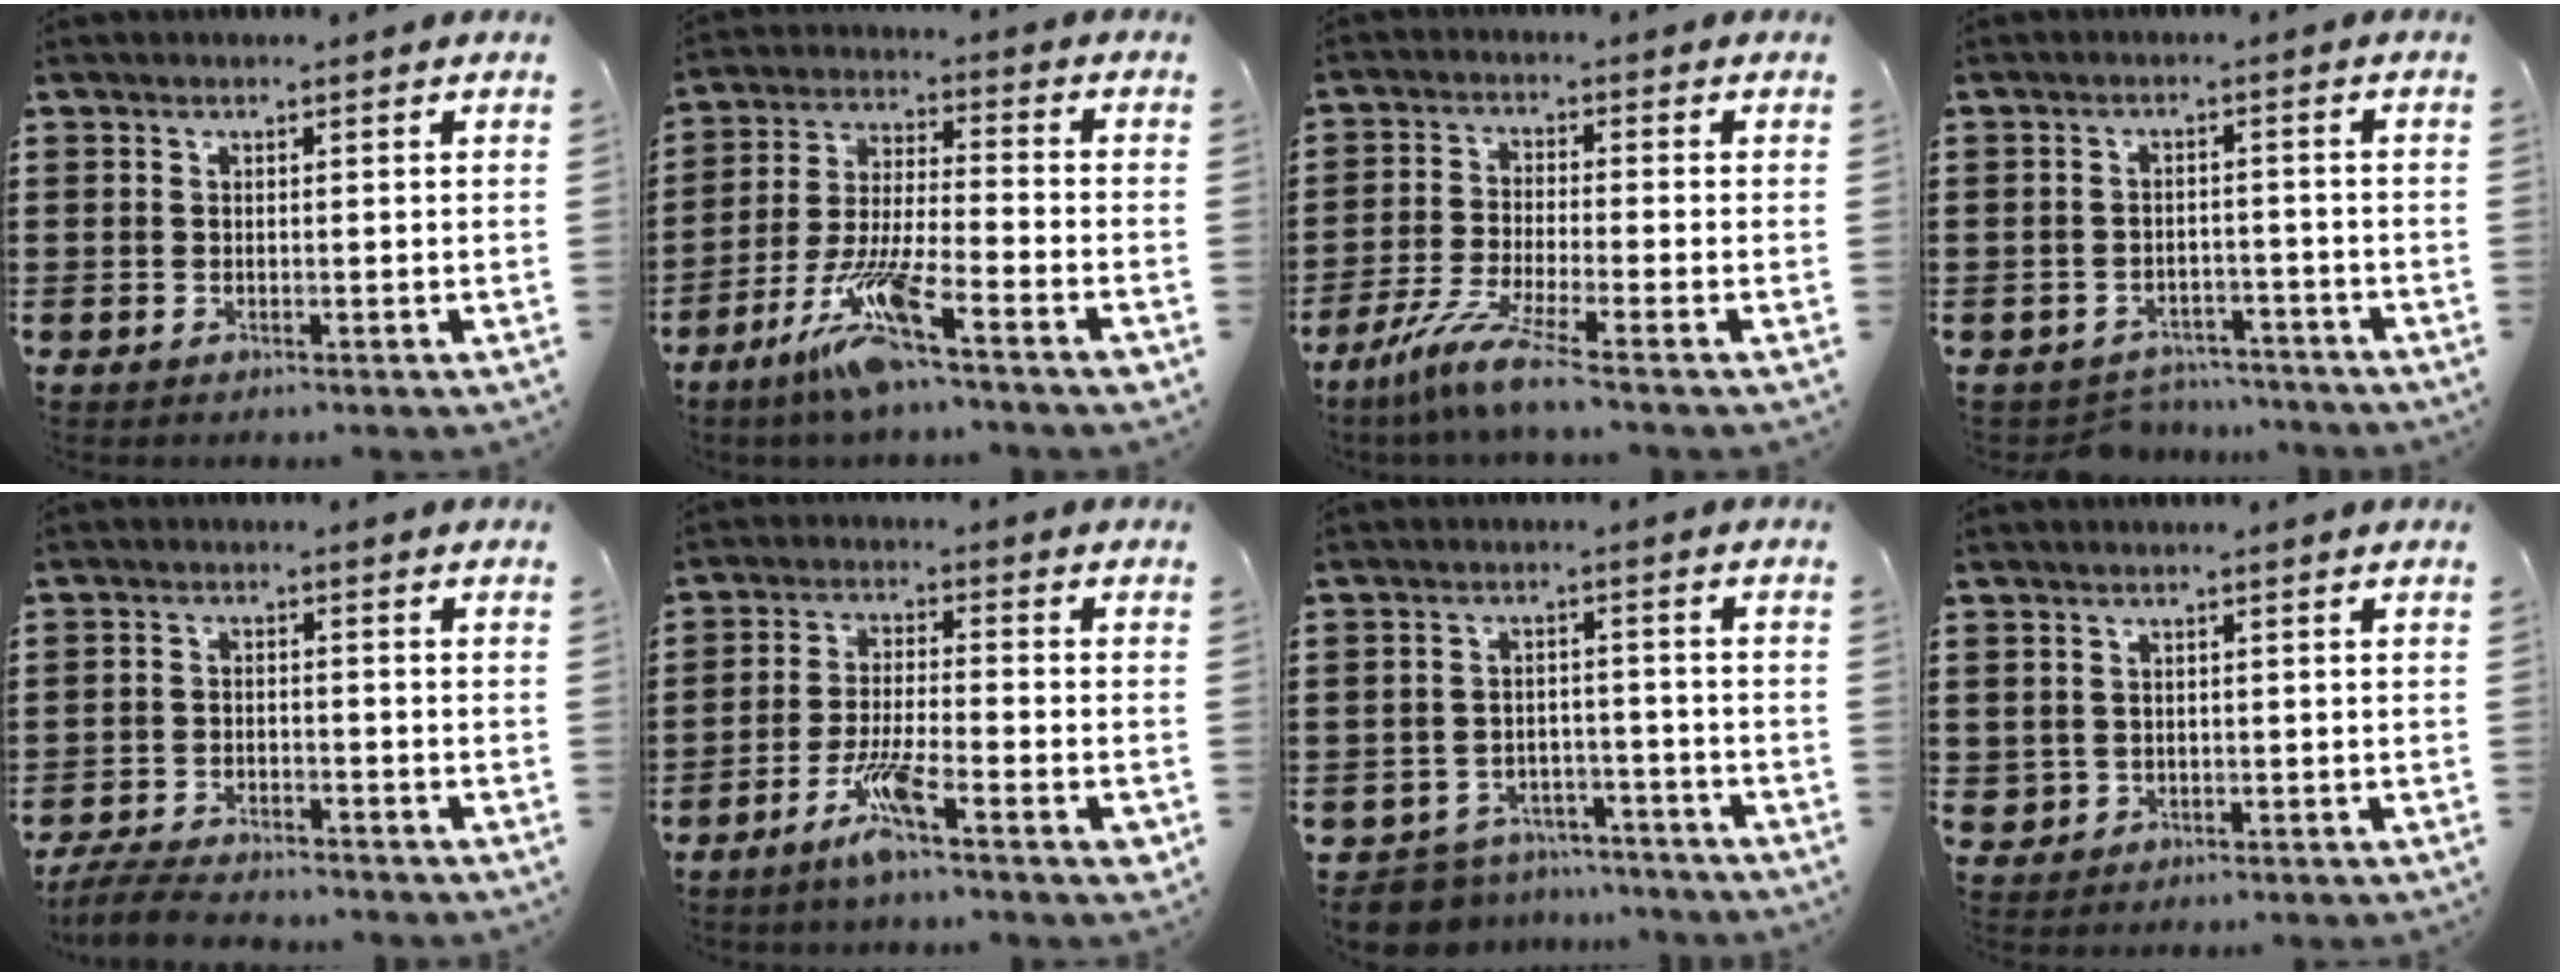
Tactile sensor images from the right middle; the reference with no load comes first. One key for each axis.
{"total": 11.3, "fx": -7.4, "fy": 1.2, "fz": 8.4, "tx": -0.174, "ty": -0.005, "tz": -0.145}
{"total": 6.7, "fx": -5.0, "fy": 0.0, "fz": 4.5, "tx": -0.105, "ty": -0.023, "tz": -0.098}
{"total": 3.3, "fx": -3.2, "fy": 0.6, "fz": -0.3, "tx": -0.005, "ty": -0.002, "tz": -0.068}
{"total": 4.9, "fx": -4.7, "fy": 0.6, "fz": 1.2, "tx": -0.030, "ty": 0.001, "tz": -0.096}
{"total": 7.3, "fx": -4.3, "fy": 1.2, "fz": 5.8, "tx": -0.117, "ty": -0.005, "tz": -0.080}
{"total": 6.2, "fx": -6.1, "fy": 1.2, "fz": 0.2, "tx": -0.015, "ty": 0.013, "tz": -0.123}
{"total": 1.1, "fx": 0.0, "fy": 1.1, "fz": 0.1, "tx": -0.008, "ty": 0.004, "tz": -0.002}